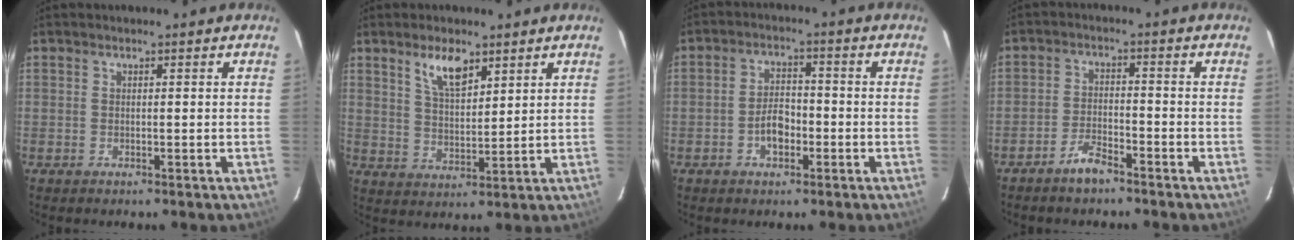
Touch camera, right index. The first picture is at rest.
{"total": 6.9, "force": [4.4, 2.7, 4.6], "torque": [-0.080, 0.002, 0.087]}
{"total": 4.9, "force": [-2.1, 2.9, 3.3], "torque": [-0.067, 0.008, -0.033]}
{"total": 4.4, "force": [-3.7, 1.2, 2.1], "torque": [-0.056, 0.006, -0.070]}